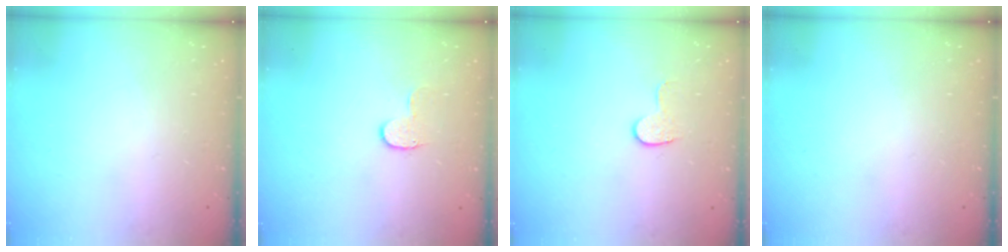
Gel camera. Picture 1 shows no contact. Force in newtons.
{"total": 4.6, "press": 4.6, "slide": 0.5}
{"total": 5.4, "press": 5.4, "slide": 0.5}
{"total": 0.0}